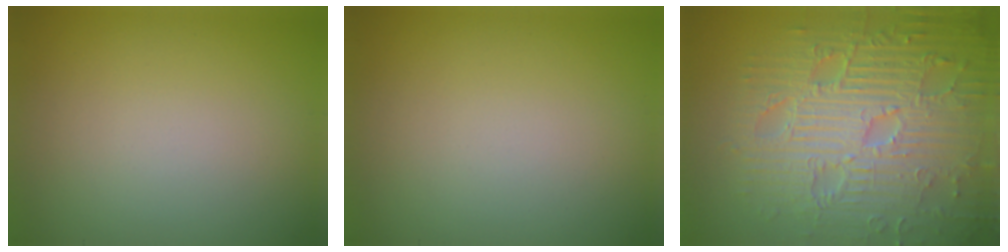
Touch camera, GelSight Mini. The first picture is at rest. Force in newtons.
{"total": 0.0}
{"total": 10.8, "press": 7.2, "slide": 8.1}